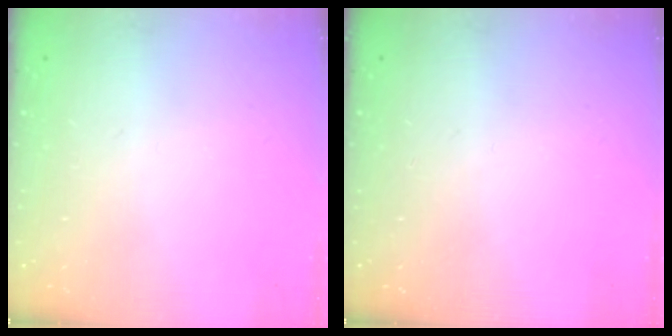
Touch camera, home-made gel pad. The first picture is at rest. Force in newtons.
{"total": 0.0}